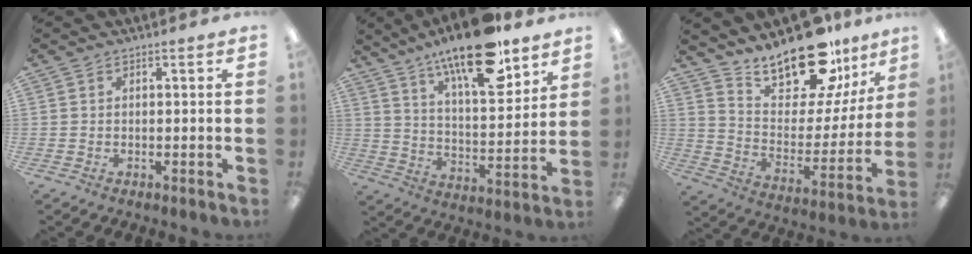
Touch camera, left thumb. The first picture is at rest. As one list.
[{"total": 19.9, "force": [14.5, 6.0, 12.2], "torque": [-0.199, -0.084, 0.240]}, {"total": 21.1, "force": [17.1, 7.8, 9.7], "torque": [-0.158, -0.120, 0.296]}]